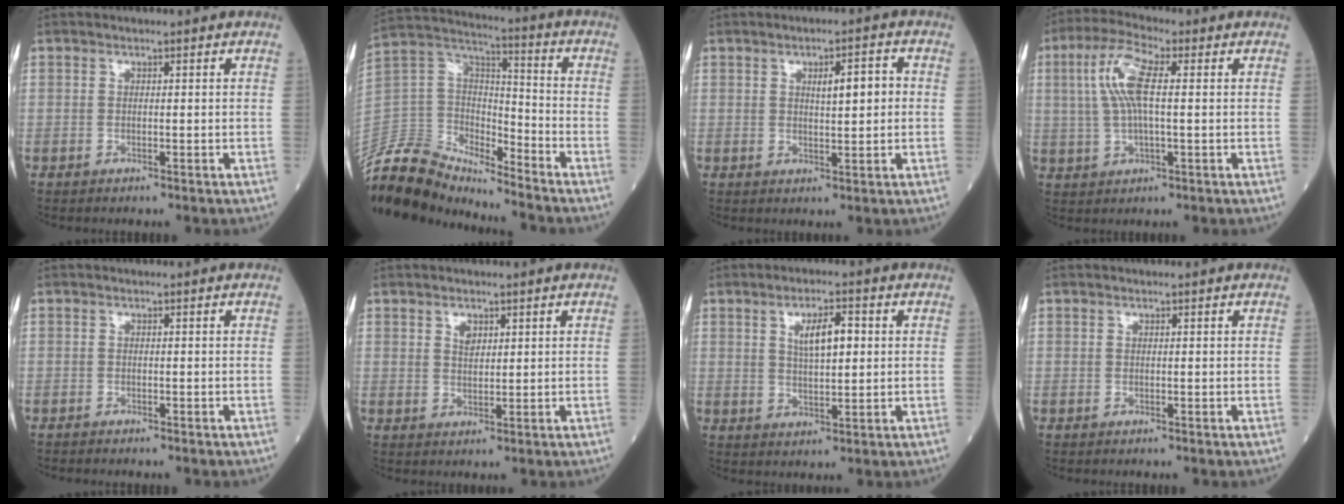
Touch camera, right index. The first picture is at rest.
{"total": 13.8, "force": [-13.1, 3.3, 2.4], "torque": [-0.053, 0.061, -0.251]}
{"total": 4.4, "force": [0.8, 1.1, 4.2], "torque": [-0.067, 0.008, 0.013]}
{"total": 8.5, "force": [1.7, 1.9, 8.1], "torque": [-0.177, 0.016, 0.033]}
{"total": 0.8, "force": [-0.7, 0.1, 0.1], "torque": [-0.007, -0.001, -0.013]}
{"total": 2.1, "force": [1.2, 1.2, 1.3], "torque": [-0.023, 0.000, 0.025]}
{"total": 5.7, "force": [1.6, 1.6, 5.2], "torque": [-0.092, 0.005, 0.031]}
{"total": 0.0}